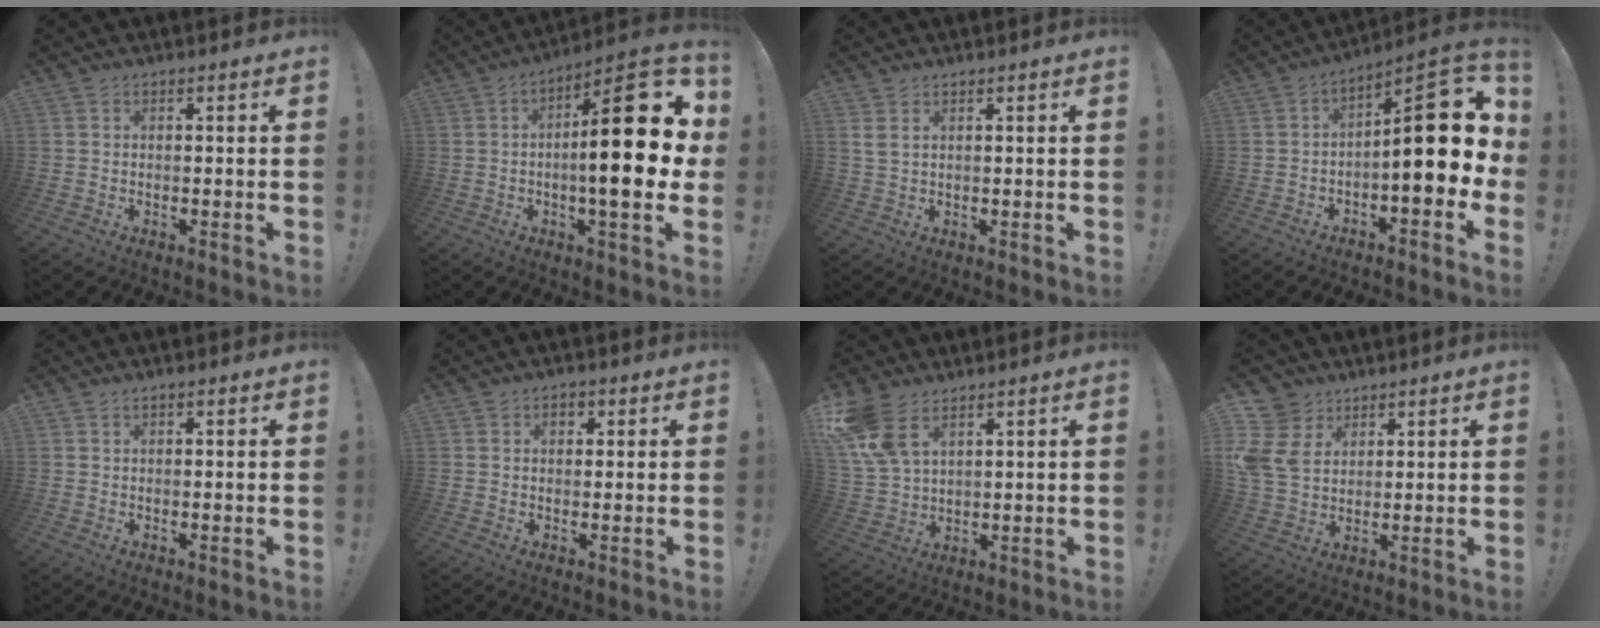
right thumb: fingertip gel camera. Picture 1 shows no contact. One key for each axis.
{"total": 24.5, "fx": 1.4, "fy": 7.1, "fz": 23.4, "tx": -0.334, "ty": -0.008, "tz": 0.017}
{"total": 2.1, "fx": 1.1, "fy": 0.7, "fz": 1.6, "tx": -0.042, "ty": 0.004, "tz": 0.023}
{"total": 18.4, "fx": 0.8, "fy": 6.7, "fz": 17.1, "tx": -0.224, "ty": -0.001, "tz": 0.017}
{"total": 0.8, "fx": 0.6, "fy": 0.2, "fz": 0.5, "tx": -0.002, "ty": -0.003, "tz": 0.009}
{"total": 2.9, "fx": 1.0, "fy": 2.1, "fz": 1.7, "tx": -0.013, "ty": 0.001, "tz": 0.013}
{"total": 11.0, "fx": 6.8, "fy": 5.9, "fz": 6.3, "tx": -0.134, "ty": -0.029, "tz": 0.134}
{"total": 11.2, "fx": 3.8, "fy": 9.2, "fz": 4.9, "tx": -0.105, "ty": -0.021, "tz": 0.081}